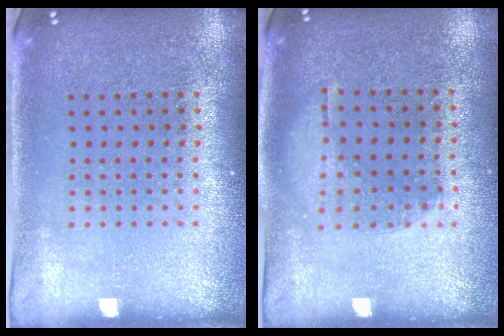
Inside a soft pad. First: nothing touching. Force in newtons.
{"total": 1.1, "press": 0.8, "slide": 0.7}